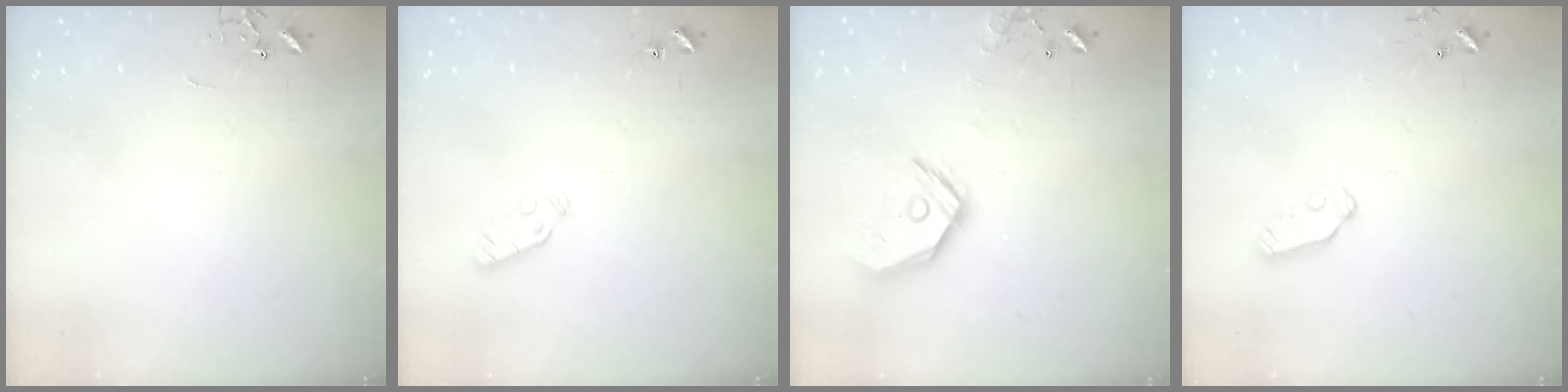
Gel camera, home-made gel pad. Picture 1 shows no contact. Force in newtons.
{"total": 3.8, "press": 3.7, "slide": 0.9}
{"total": 15.9, "press": 15.7, "slide": 2.6}
{"total": 6.8, "press": 6.8, "slide": 0.4}